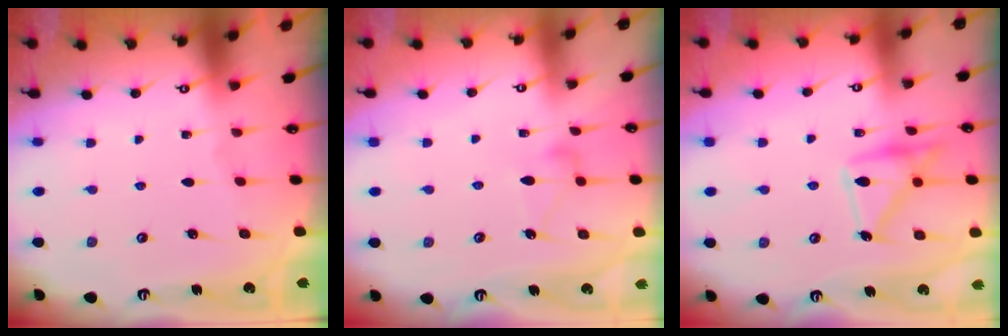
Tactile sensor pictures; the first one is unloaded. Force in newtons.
{"total": 7.9, "press": 7.9, "slide": 0.2}
{"total": 17.5, "press": 17.4, "slide": 1.2}